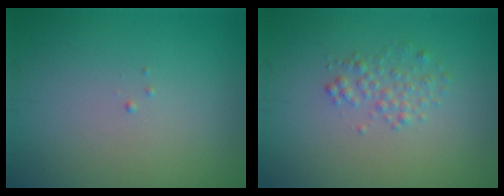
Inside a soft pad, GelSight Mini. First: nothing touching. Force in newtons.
{"total": 1.5, "press": 1.5, "slide": 0.0}